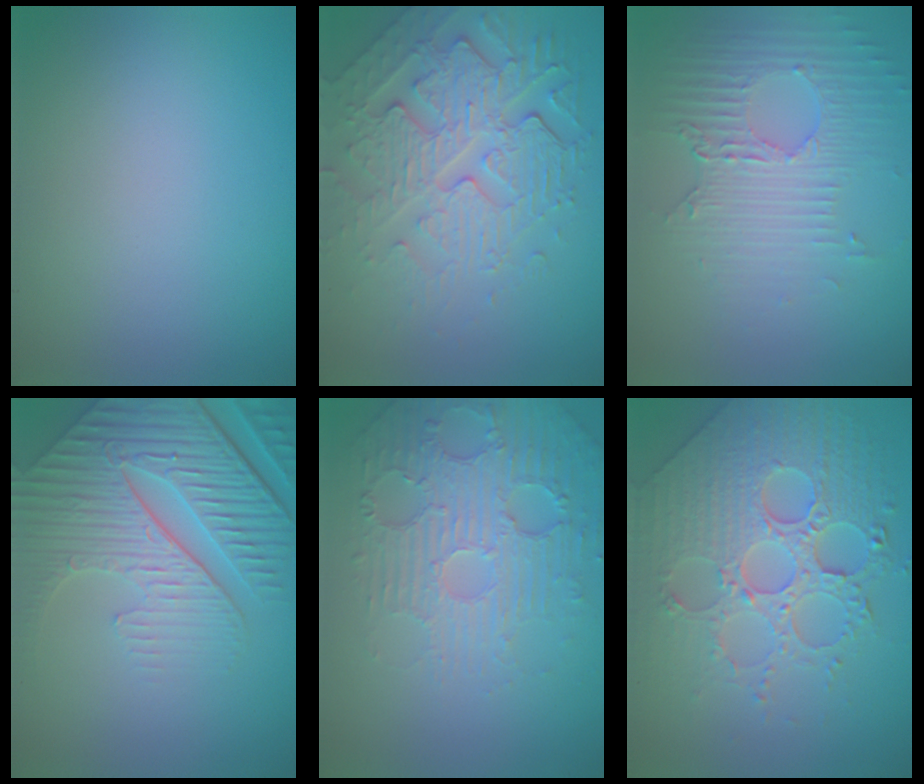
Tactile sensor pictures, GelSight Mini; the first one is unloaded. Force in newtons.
{"total": 6.8, "press": 5.1, "slide": 4.4}
{"total": 5.0, "press": 3.4, "slide": 3.6}
{"total": 9.1, "press": 6.3, "slide": 6.6}
{"total": 5.5, "press": 3.8, "slide": 4.0}
{"total": 7.8, "press": 6.0, "slide": 5.0}